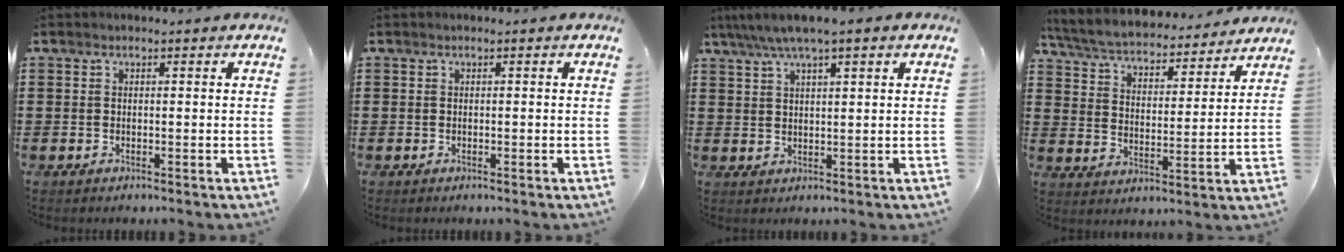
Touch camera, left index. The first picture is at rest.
{"total": 0.0}
{"total": 4.1, "force": [2.7, 0.2, 3.0], "torque": [-0.063, 0.000, 0.048]}
{"total": 5.1, "force": [4.9, 0.4, 1.5], "torque": [-0.053, -0.037, 0.080]}